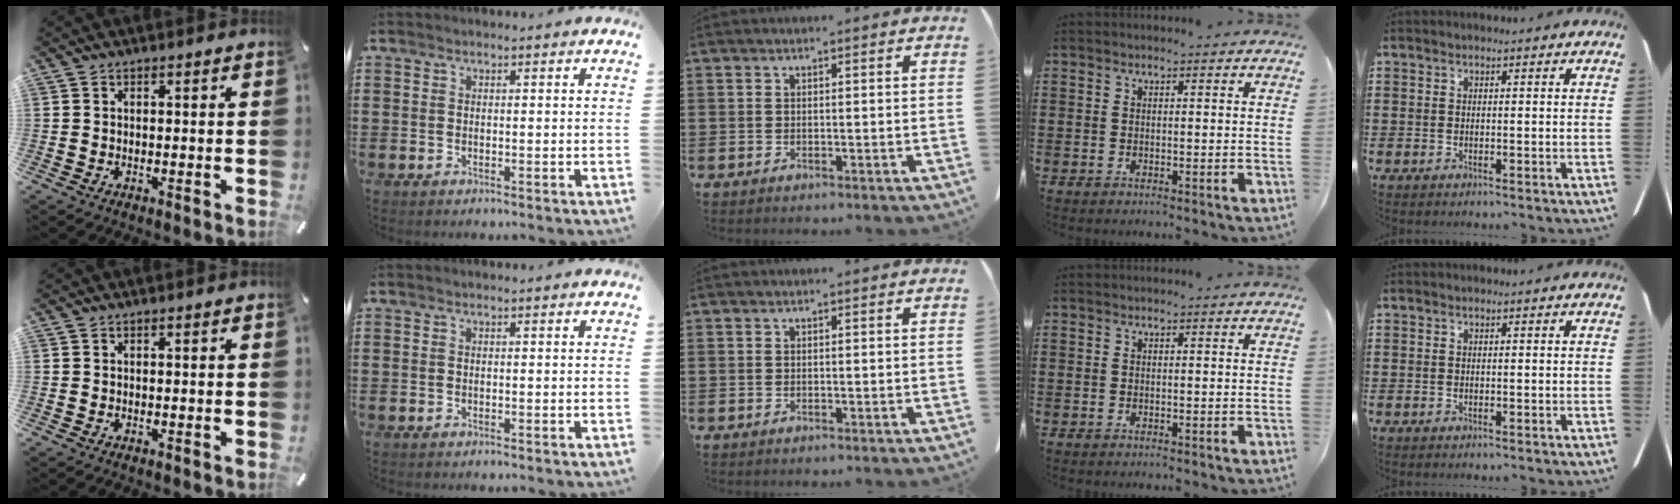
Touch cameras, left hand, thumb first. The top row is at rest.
{}